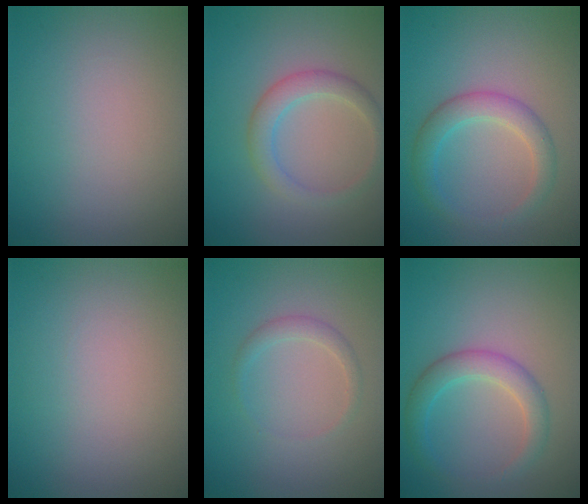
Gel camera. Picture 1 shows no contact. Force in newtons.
{"total": 2.7, "press": 2.7, "slide": 0.0}
{"total": 3.1, "press": 3.1, "slide": 0.1}
{"total": 0.0}
{"total": 1.4, "press": 1.4, "slide": 0.1}
{"total": 3.1, "press": 3.1, "slide": 0.0}